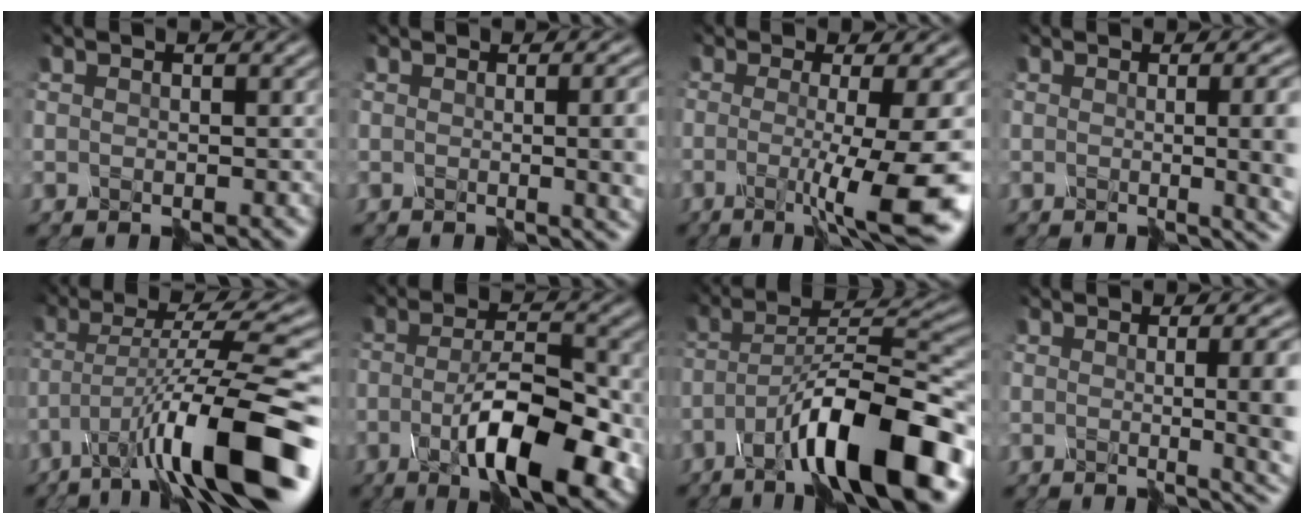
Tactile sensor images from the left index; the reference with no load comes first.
{"total": 7.4, "force": [0.0, 3.3, 6.6], "torque": [-0.045, -0.010, 0.014]}
{"total": 8.7, "force": [-2.1, 1.4, 8.3], "torque": [-0.117, -0.017, -0.032]}
{"total": 9.3, "force": [-0.3, 4.5, 8.1], "torque": [-0.048, -0.003, 0.016]}
{"total": 12.2, "force": [-6.3, 1.8, 10.2], "torque": [-0.179, 0.012, -0.097]}
{"total": 9.1, "force": [-4.0, 2.8, 7.6], "torque": [-0.130, -0.003, -0.062]}
{"total": 12.0, "force": [-7.5, 2.3, 9.1], "torque": [-0.146, 0.024, -0.126]}
{"total": 8.6, "force": [-0.4, 3.7, 7.7], "torque": [-0.047, -0.002, 0.009]}